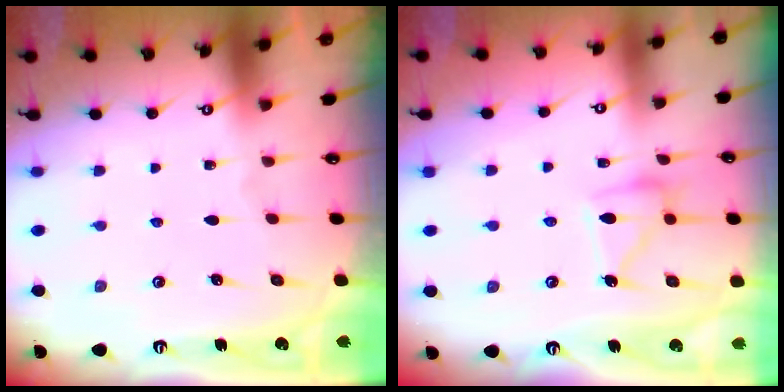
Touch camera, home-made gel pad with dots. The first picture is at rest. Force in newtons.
{"total": 11.3, "press": 11.2, "slide": 0.9}